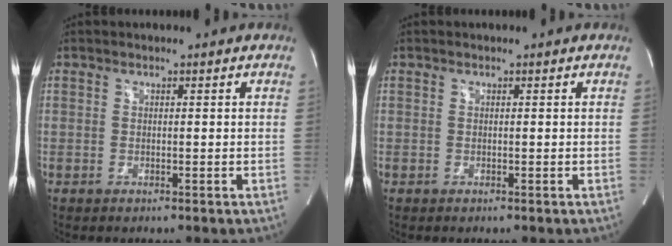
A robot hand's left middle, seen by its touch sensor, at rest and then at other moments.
{"total": 0.0}